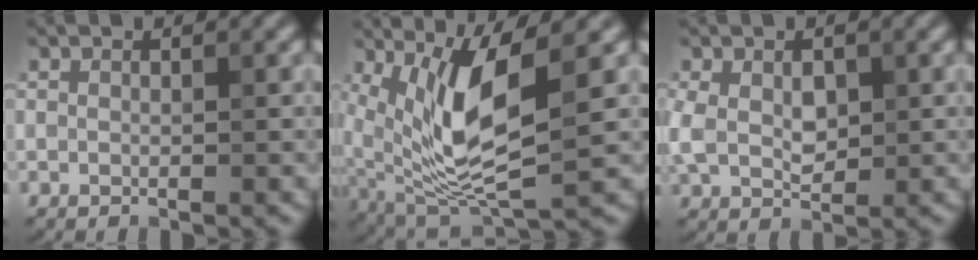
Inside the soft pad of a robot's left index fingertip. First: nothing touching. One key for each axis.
{"total": 7.9, "fx": 2.0, "fy": 2.6, "fz": 7.2, "tx": -0.156, "ty": -0.017, "tz": 0.045}
{"total": 4.0, "fx": 0.3, "fy": 2.6, "fz": 3.0, "tx": -0.066, "ty": -0.002, "tz": 0.009}